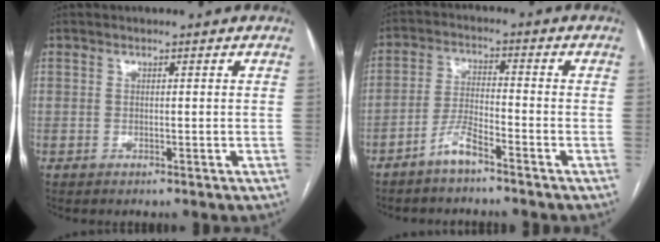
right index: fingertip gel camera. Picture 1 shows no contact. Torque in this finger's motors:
{"motor_torque": [0.38, -0.02, 0.28, 0.06]}